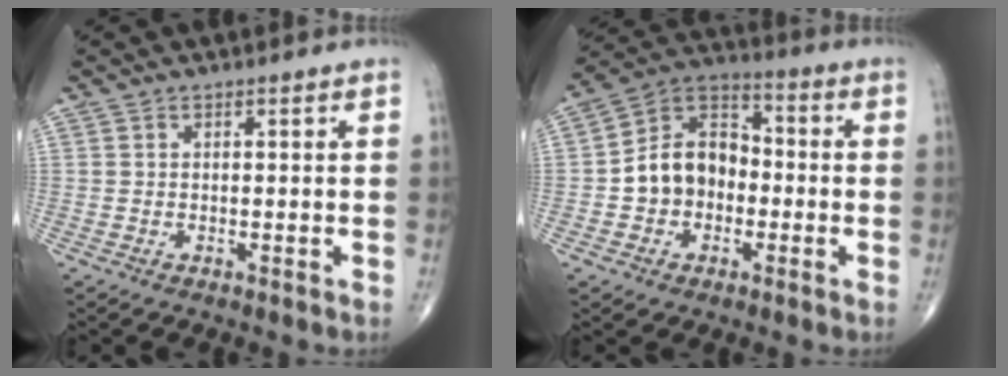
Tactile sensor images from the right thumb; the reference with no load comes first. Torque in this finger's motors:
{"motor_torque": [0.03, 0.50, 0.52, -0.39, 0.30]}